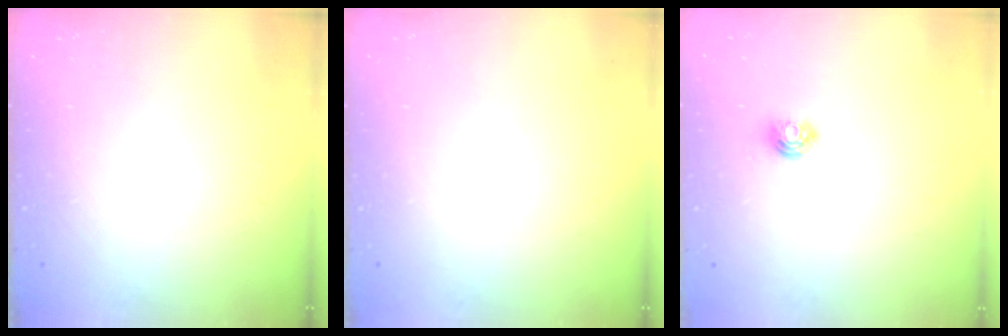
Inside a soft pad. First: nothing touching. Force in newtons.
{"total": 0.0}
{"total": 4.7, "press": 4.7, "slide": 0.5}